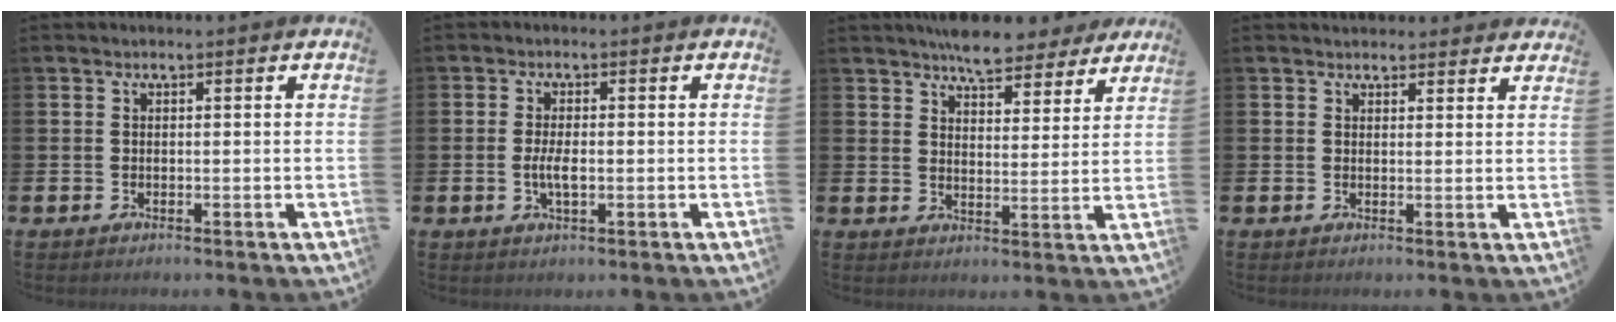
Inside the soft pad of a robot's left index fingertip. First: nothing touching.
{"total": 3.0, "force": [-0.4, 1.1, 2.7], "torque": [-0.047, 0.000, -0.008]}
{"total": 7.1, "force": [6.8, 1.9, 1.4], "torque": [-0.033, -0.038, 0.122]}
{"total": 2.3, "force": [2.2, 0.6, -0.1], "torque": [0.006, -0.009, 0.040]}